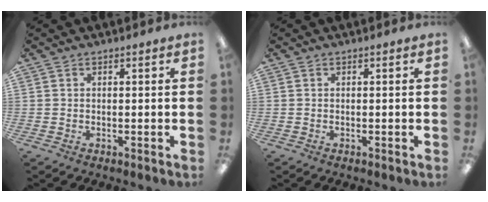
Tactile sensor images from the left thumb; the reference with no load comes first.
{"total": 0.0}